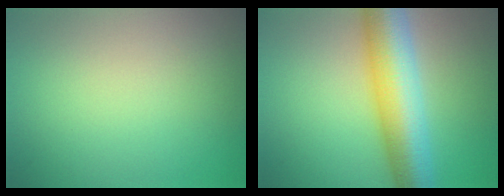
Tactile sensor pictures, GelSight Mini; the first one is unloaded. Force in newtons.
{"total": 9.4, "press": 9.4, "slide": 0.3}